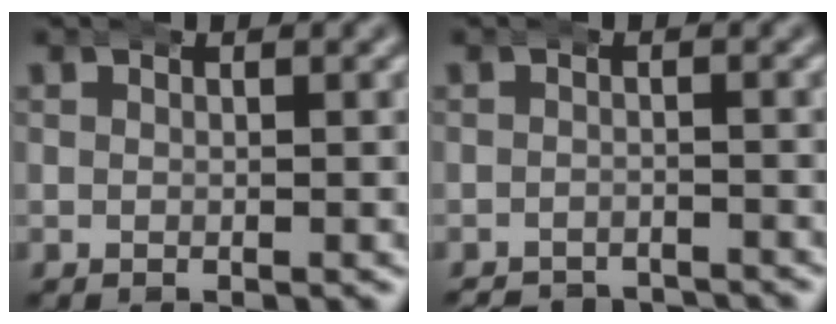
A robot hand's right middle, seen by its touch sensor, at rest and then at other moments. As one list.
[{"total": 4.2, "force": [-4.1, 0.4, 0.1], "torque": [0.003, -0.017, -0.063]}]